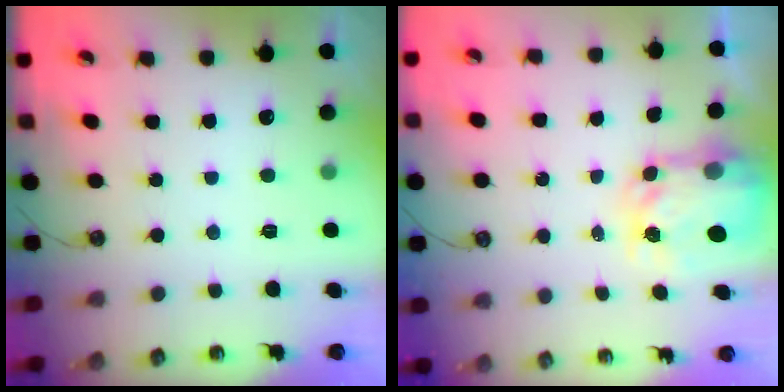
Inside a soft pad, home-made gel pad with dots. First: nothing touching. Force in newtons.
{"total": 5.5, "press": 5.5, "slide": 0.5}